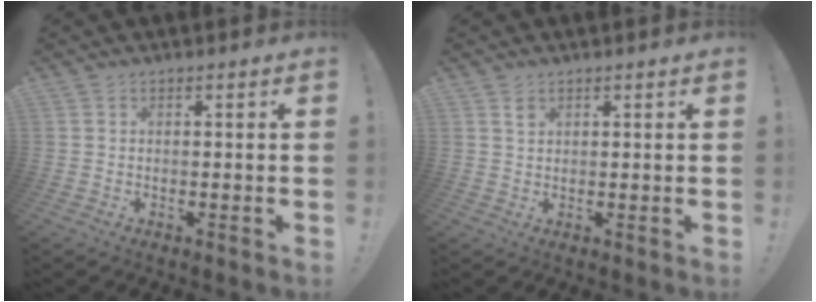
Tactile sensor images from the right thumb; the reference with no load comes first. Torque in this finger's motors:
{"motor_torque": [0.34, 0.19, 0.07, -0.21, -0.15]}